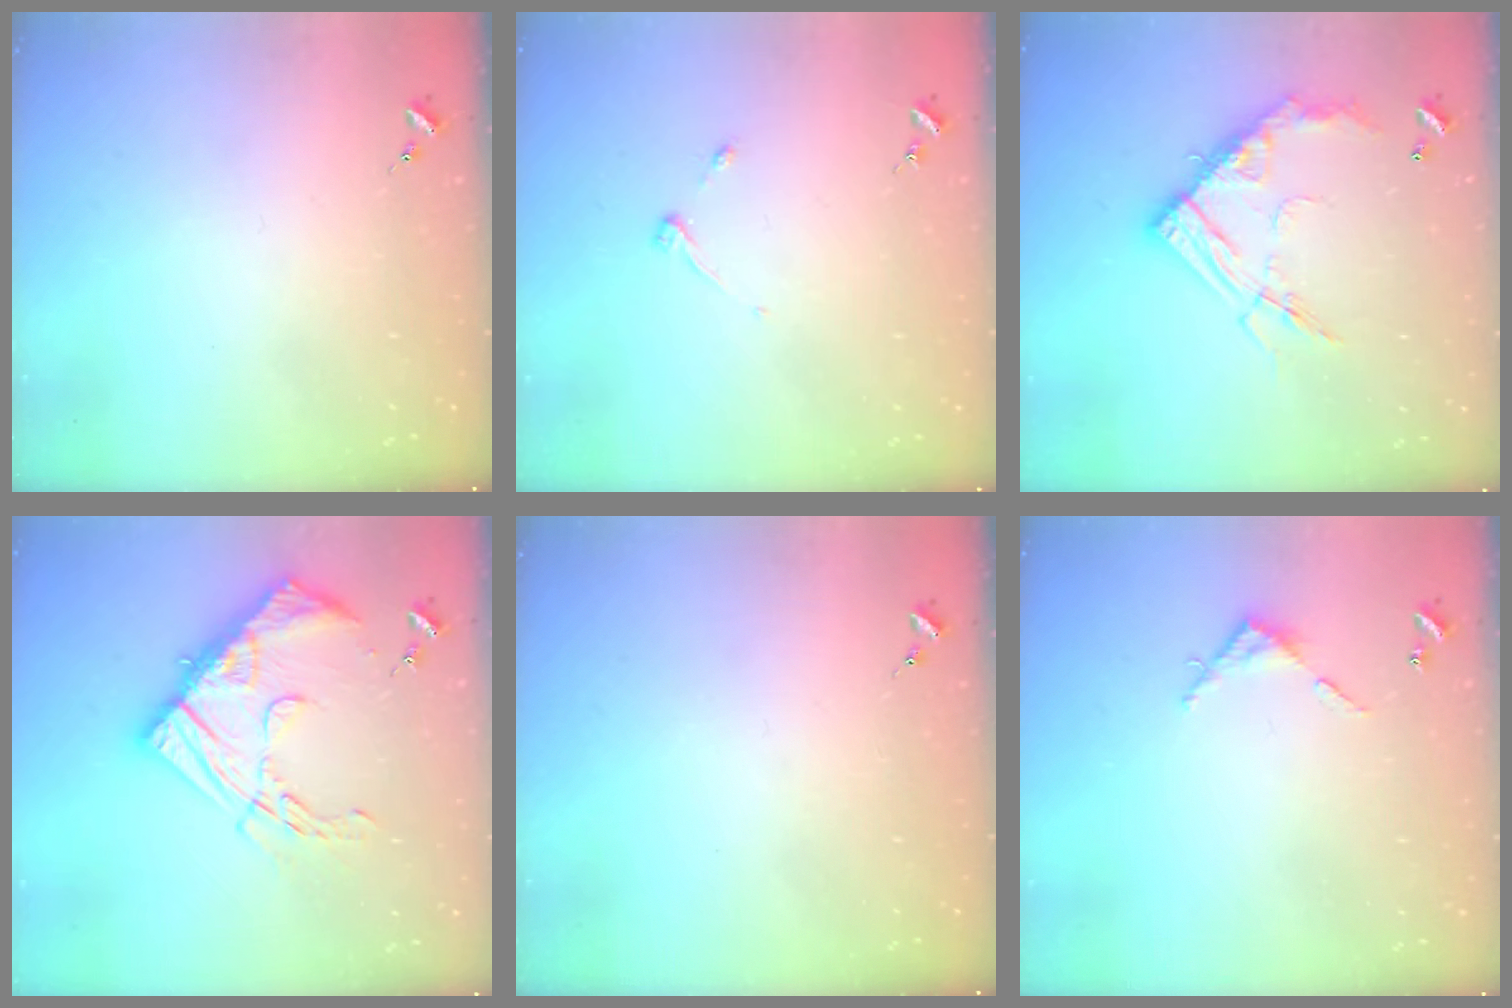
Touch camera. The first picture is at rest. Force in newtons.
{"total": 3.8, "press": 3.8, "slide": 0.5}
{"total": 17.2, "press": 17.1, "slide": 1.4}
{"total": 18.8, "press": 18.7, "slide": 1.2}
{"total": 0.0}
{"total": 4.5, "press": 4.5, "slide": 0.4}